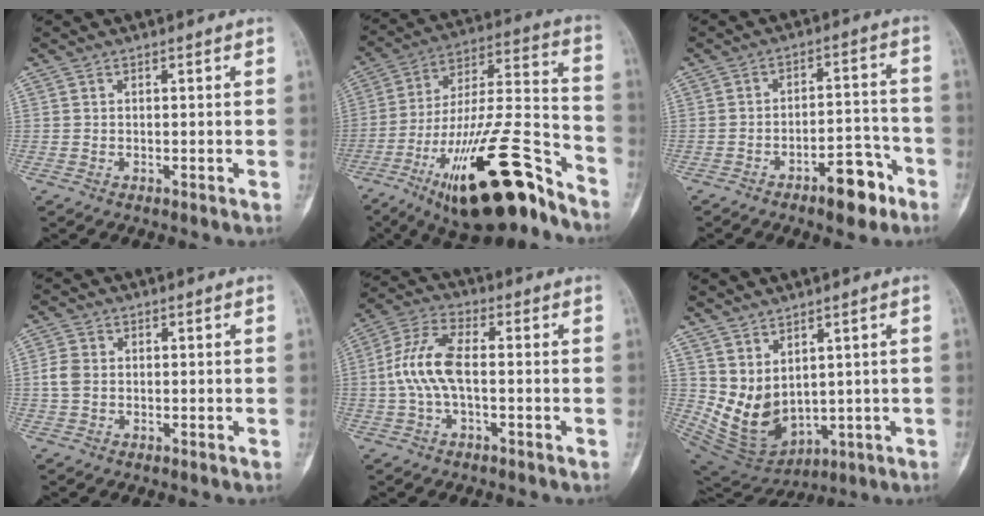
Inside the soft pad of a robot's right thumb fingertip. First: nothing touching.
{"total": 27.8, "force": [-16.8, 8.1, 20.6], "torque": [-0.316, 0.082, -0.271]}
{"total": 8.9, "force": [-5.5, 3.7, 6.0], "torque": [-0.074, 0.047, -0.078]}
{"total": 3.3, "force": [-0.1, 2.6, 2.0], "torque": [-0.046, 0.006, -0.007]}
{"total": 9.7, "force": [-0.5, 4.4, 8.6], "torque": [-0.193, 0.030, -0.015]}
{"total": 10.6, "force": [2.5, 6.9, 7.6], "torque": [-0.113, -0.031, 0.079]}